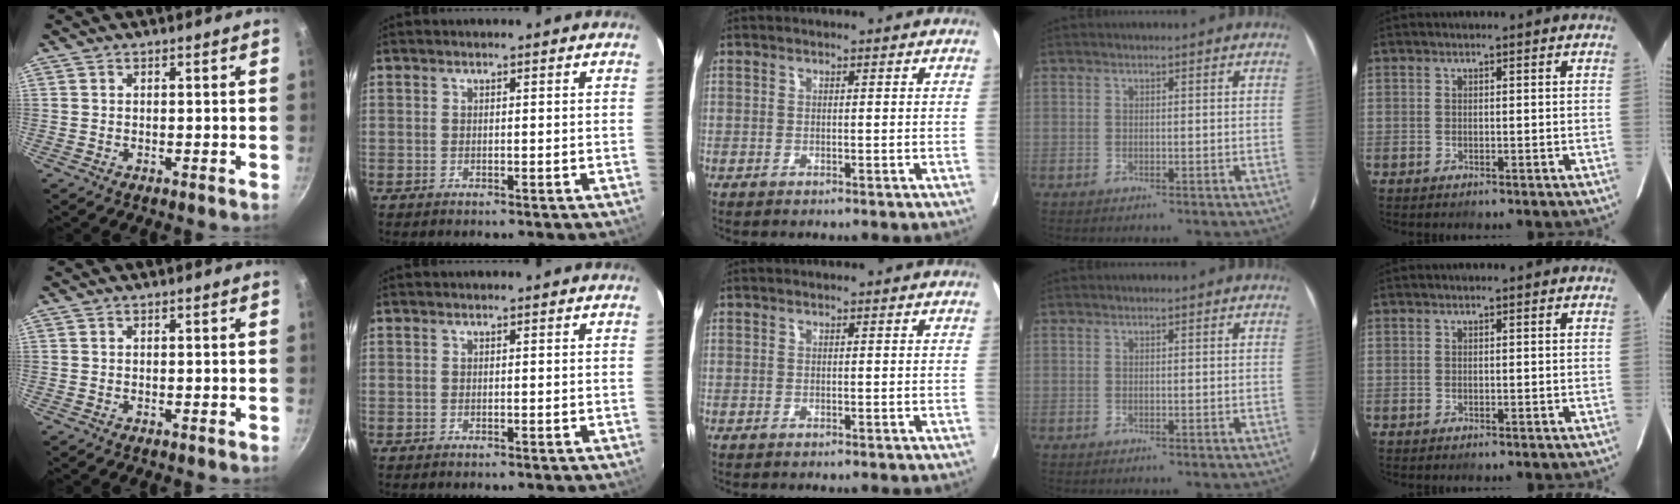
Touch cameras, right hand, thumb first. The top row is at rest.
{}